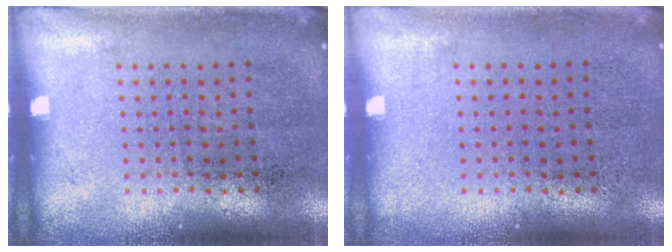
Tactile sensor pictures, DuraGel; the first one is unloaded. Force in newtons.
{"total": 0.0}